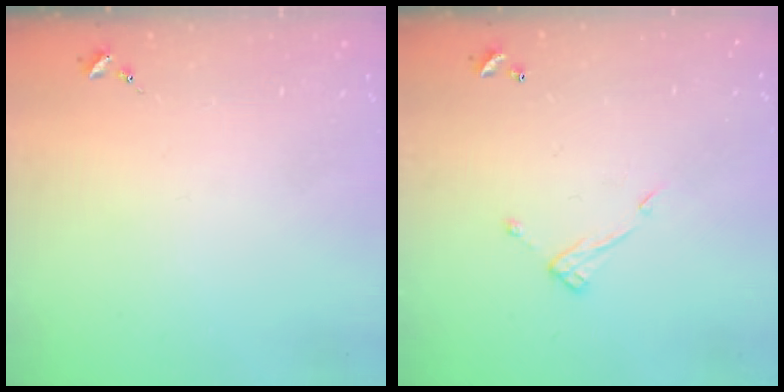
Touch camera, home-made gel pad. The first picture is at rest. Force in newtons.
{"total": 8.2, "press": 8.1, "slide": 0.4}